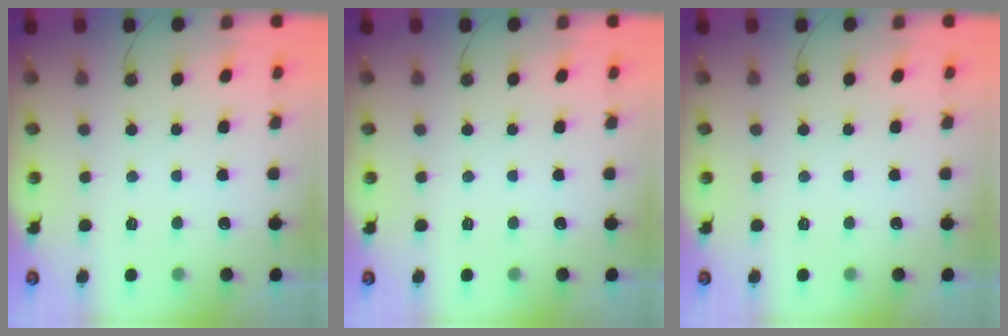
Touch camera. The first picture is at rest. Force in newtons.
{"total": 0.0}
{"total": 0.0}